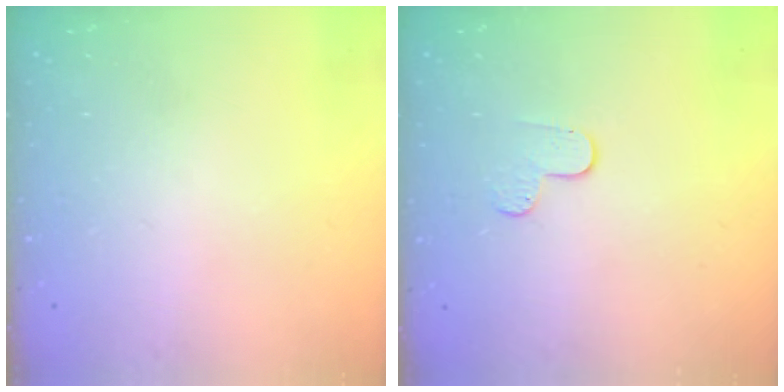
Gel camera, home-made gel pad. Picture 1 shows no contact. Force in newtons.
{"total": 3.8, "press": 3.8, "slide": 0.4}